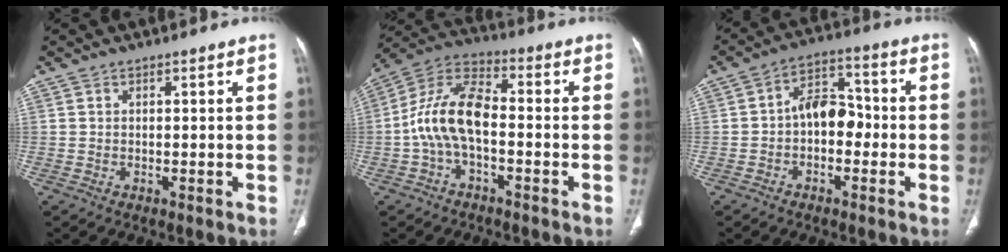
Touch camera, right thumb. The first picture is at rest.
{"total": 11.4, "force": [-2.0, 5.7, 9.6], "torque": [-0.193, 0.039, -0.046]}
{"total": 8.3, "force": [-1.3, 5.4, 6.1], "torque": [-0.070, 0.035, -0.034]}